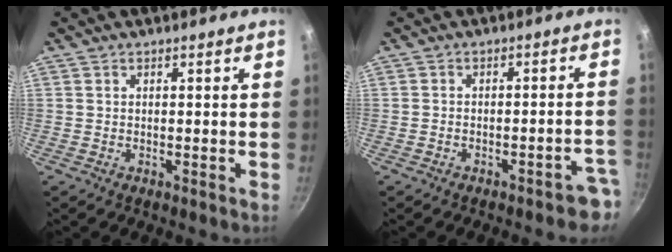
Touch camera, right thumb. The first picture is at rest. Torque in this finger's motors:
{"motor_torque": [0.85, 0.04, 0.49, -0.17, 0.02]}